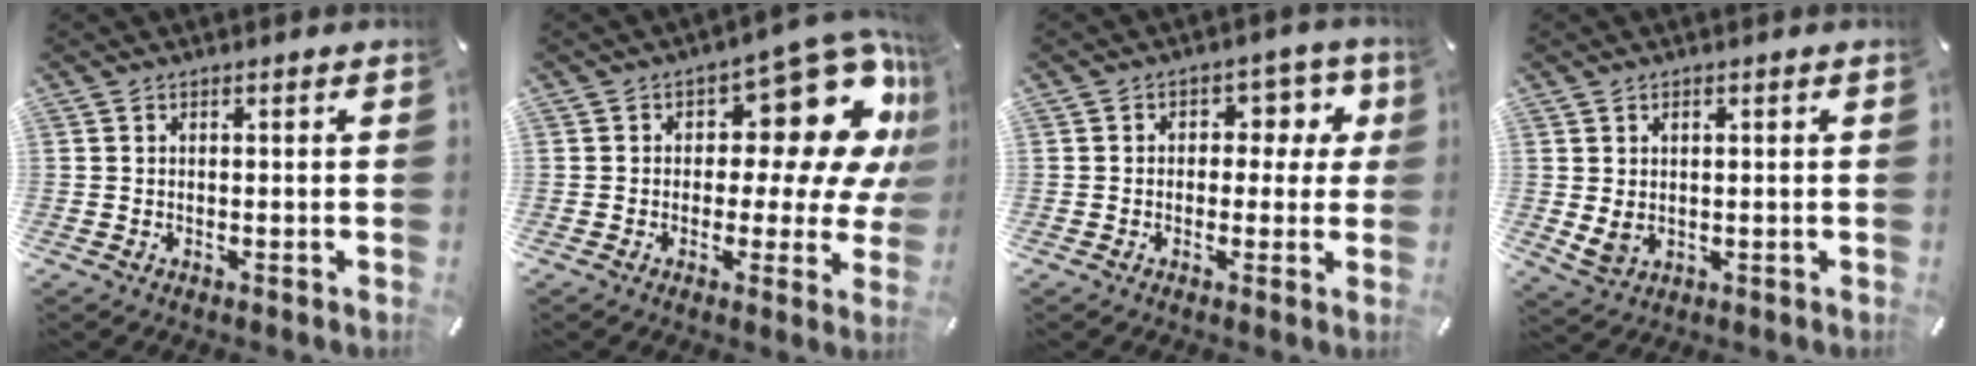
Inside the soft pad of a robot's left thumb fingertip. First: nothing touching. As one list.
[{"total": 18.0, "force": [7.9, 8.8, 13.5], "torque": [-0.164, -0.070, 0.127]}, {"total": 6.5, "force": [0.9, 5.2, 3.8], "torque": [-0.036, -0.001, 0.006]}, {"total": 3.5, "force": [1.1, 2.7, 2.0], "torque": [-0.046, -0.008, 0.016]}]